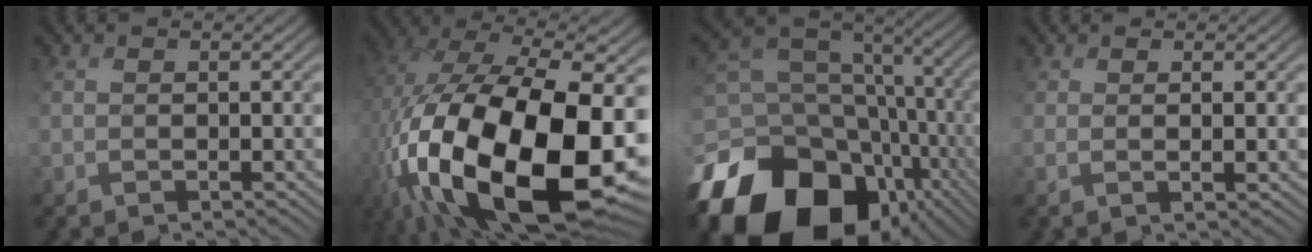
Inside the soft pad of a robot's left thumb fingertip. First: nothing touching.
{"total": 21.1, "force": [-5.3, 10.9, 17.3], "torque": [-0.378, -0.055, -0.055]}
{"total": 20.6, "force": [-9.3, 15.1, 10.5], "torque": [-0.255, -0.038, -0.124]}
{"total": 1.3, "force": [0.5, 0.4, 1.2], "torque": [-0.017, 0.003, 0.009]}